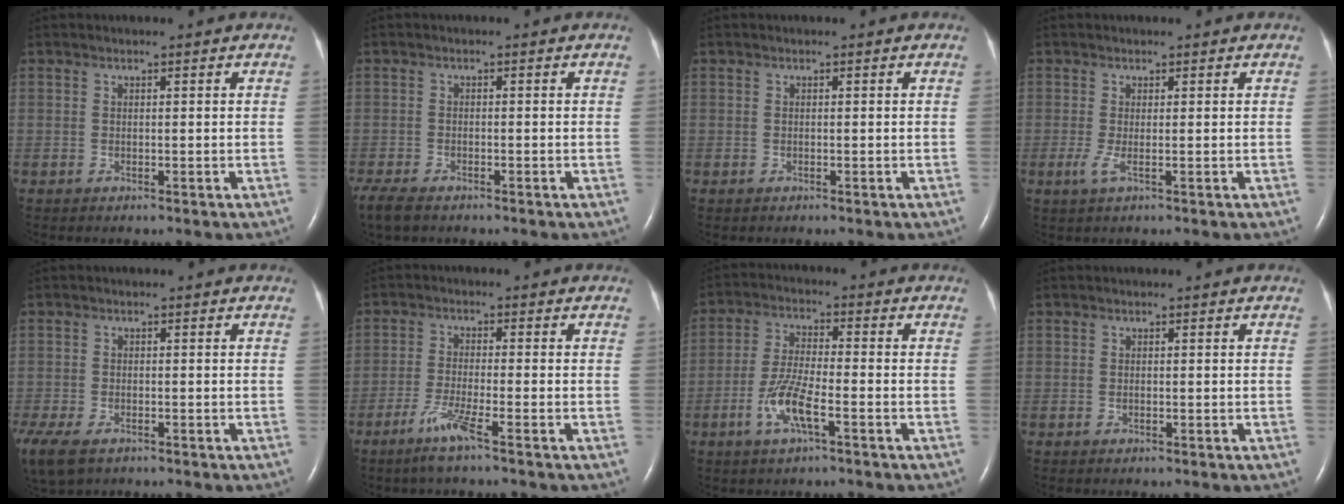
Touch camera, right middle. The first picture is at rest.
{"total": 5.1, "force": [-4.0, 1.7, 2.7], "torque": [-0.058, -0.013, -0.067]}
{"total": 0.0}
{"total": 1.7, "force": [-0.4, 0.0, 1.7], "torque": [-0.043, -0.006, -0.007]}
{"total": 14.4, "force": [-8.2, 8.8, 7.9], "torque": [-0.250, -0.035, -0.121]}
{"total": 4.9, "force": [-3.1, -0.4, 3.7], "torque": [-0.082, -0.011, -0.067]}
{"total": 7.0, "force": [-3.0, 1.2, 6.2], "torque": [-0.133, -0.003, -0.059]}
{"total": 0.0}